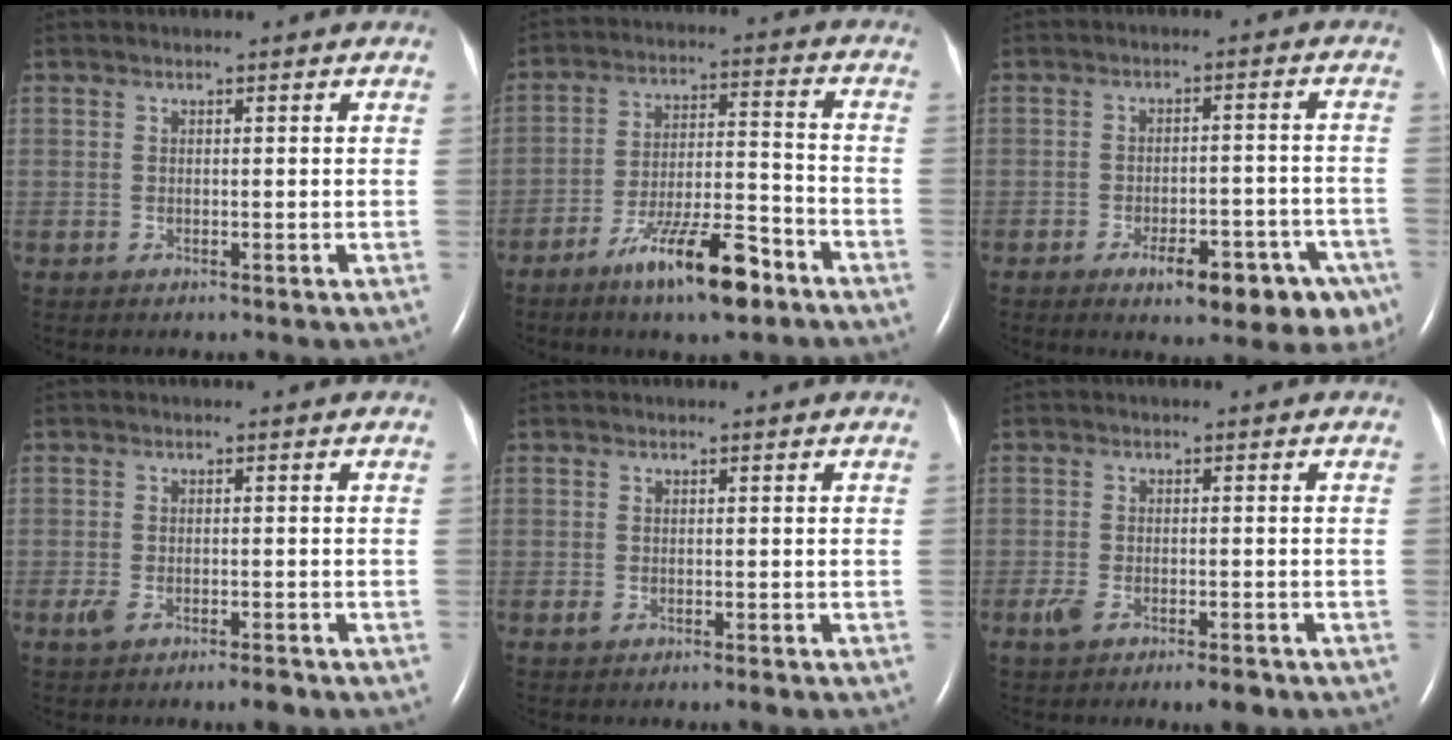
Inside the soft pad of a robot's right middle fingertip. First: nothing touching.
{"total": 12.1, "force": [-7.9, 2.2, 8.9], "torque": [-0.157, -0.007, -0.134]}
{"total": 12.0, "force": [-7.3, 4.1, 8.6], "torque": [-0.073, 0.018, -0.092]}
{"total": 3.4, "force": [-2.1, 1.0, 2.5], "torque": [-0.051, -0.003, -0.034]}
{"total": 1.2, "force": [-0.7, 0.3, 0.9], "torque": [-0.020, -0.003, -0.010]}
{"total": 4.6, "force": [-2.9, 1.4, 3.3], "torque": [-0.062, -0.006, -0.043]}